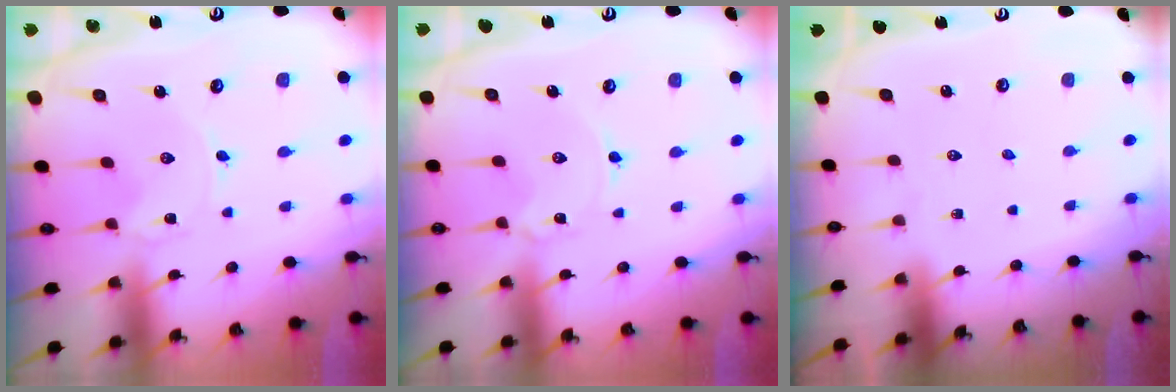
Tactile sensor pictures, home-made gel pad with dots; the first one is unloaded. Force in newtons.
{"total": 0.9, "press": 0.9, "slide": 0.1}
{"total": 0.0}